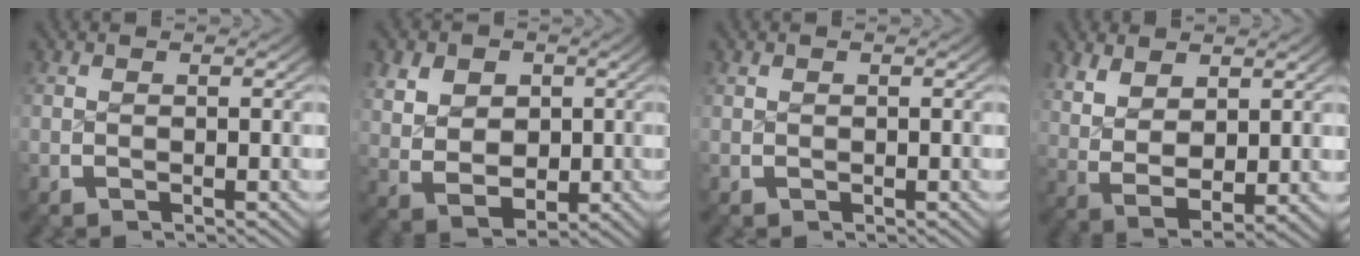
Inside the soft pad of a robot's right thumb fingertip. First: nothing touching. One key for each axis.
{"total": 8.2, "fx": 0.3, "fy": 6.4, "fz": 5.2, "tx": -0.113, "ty": -0.044, "tz": 0.027}
{"total": 0.6, "fx": 0.2, "fy": 0.5, "fz": 0.0, "tx": -0.001, "ty": -0.005, "tz": 0.009}
{"total": 7.6, "fx": 0.3, "fy": 5.2, "fz": 5.5, "tx": -0.132, "ty": -0.040, "tz": 0.032}